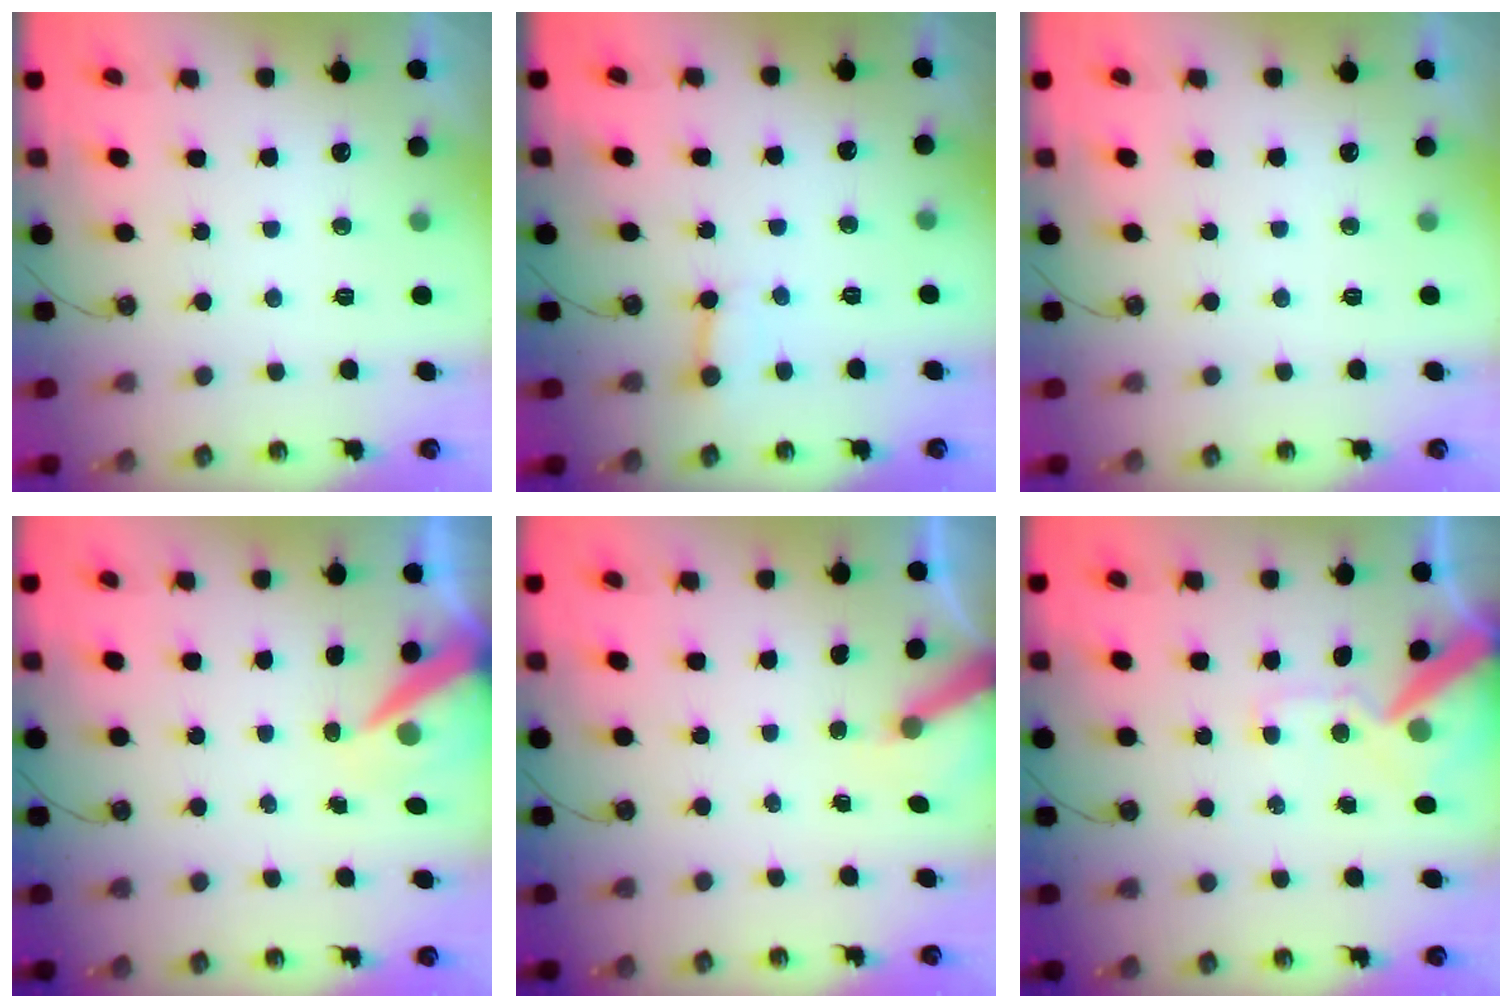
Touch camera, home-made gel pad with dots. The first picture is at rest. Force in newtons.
{"total": 2.9, "press": 2.9, "slide": 0.4}
{"total": 0.0}
{"total": 8.0, "press": 8.0, "slide": 0.6}
{"total": 5.0, "press": 4.9, "slide": 0.4}
{"total": 13.1, "press": 12.9, "slide": 2.2}